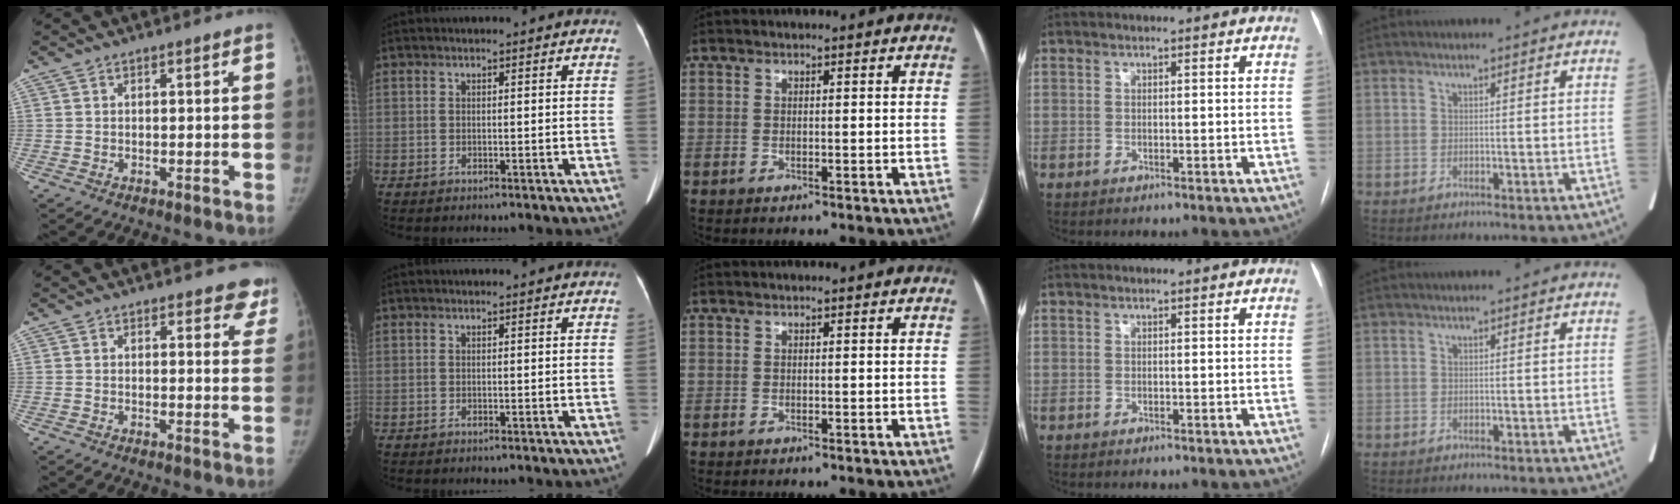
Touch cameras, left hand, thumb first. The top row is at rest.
{"thumb": {"total": 5.6, "force": [4.9, 2.6, 0.9], "torque": [0.039, -0.023, 0.032]}, "index": {"total": 0.7, "force": [0.6, 0.0, 0.2], "torque": [-0.005, 0.002, 0.007]}}